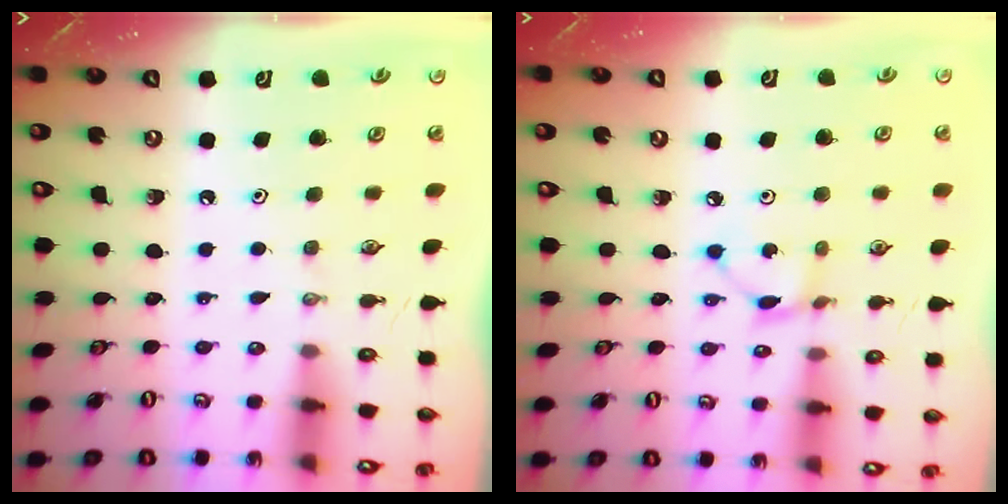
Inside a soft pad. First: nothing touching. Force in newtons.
{"total": 2.8, "press": 2.8, "slide": 0.1}